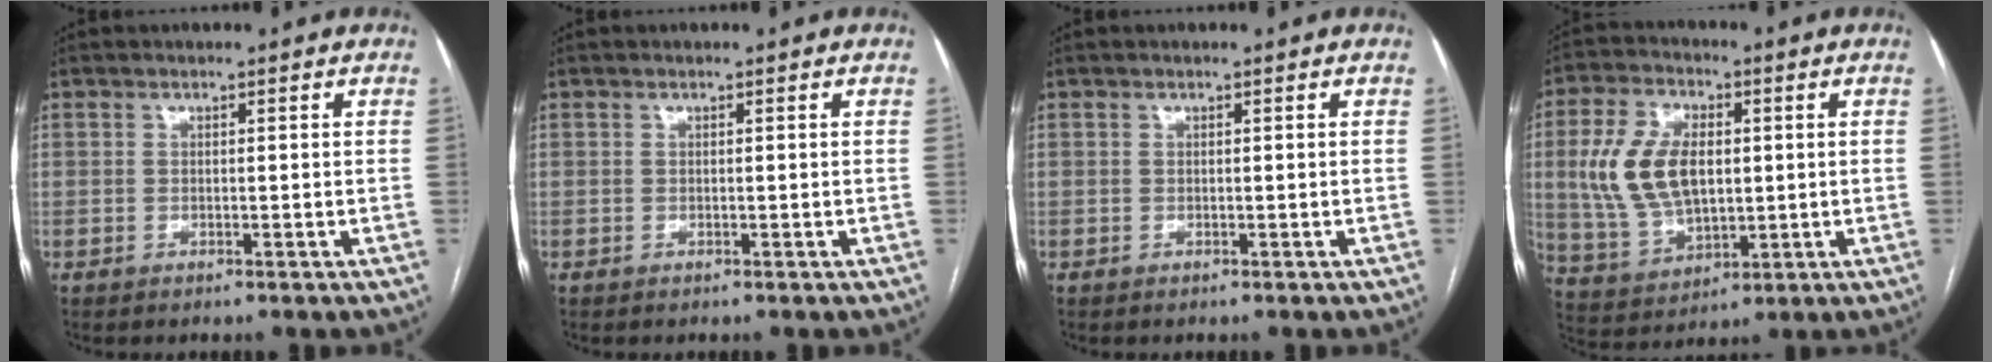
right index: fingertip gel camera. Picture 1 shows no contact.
{"total": 0.0}
{"total": 0.0}
{"total": 12.9, "force": [1.5, 7.5, 10.4], "torque": [-0.229, 0.017, 0.039]}